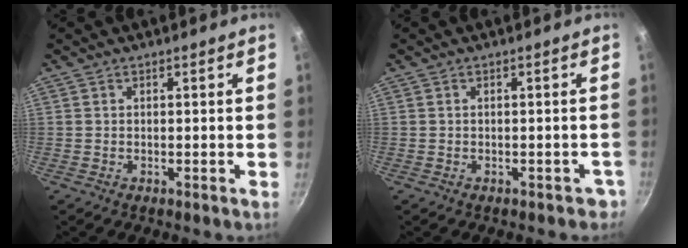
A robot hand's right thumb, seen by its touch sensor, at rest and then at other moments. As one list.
[{"total": 2.2, "force": [-1.3, 1.4, 0.9], "torque": [0.010, 0.026, 0.002]}]